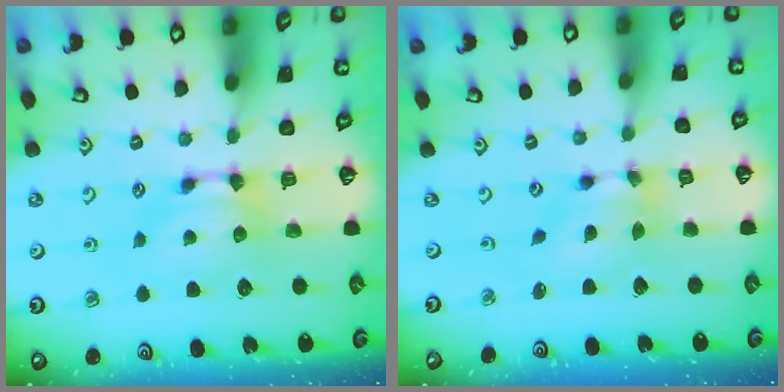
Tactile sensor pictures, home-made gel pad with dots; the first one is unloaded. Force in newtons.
{"total": 4.9, "press": 4.4, "slide": 2.1}